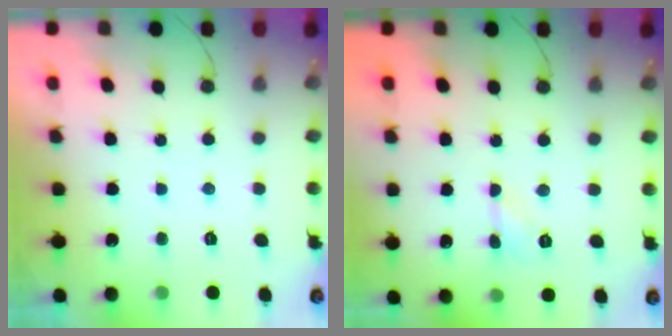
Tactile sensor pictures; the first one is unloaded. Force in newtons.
{"total": 3.6, "press": 3.6, "slide": 0.5}